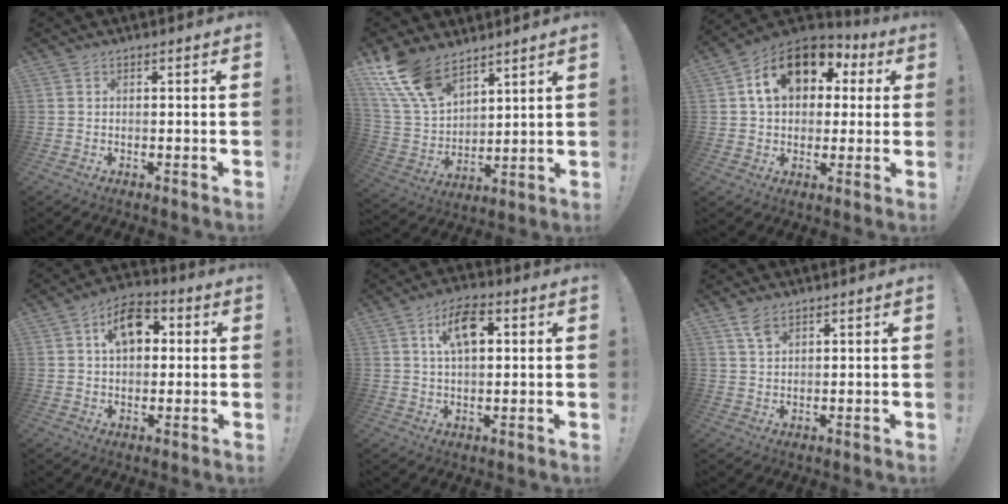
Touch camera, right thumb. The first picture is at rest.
{"total": 15.5, "force": [11.2, 7.7, 7.5], "torque": [-0.175, -0.071, 0.212]}
{"total": 17.1, "force": [6.1, 11.7, 10.8], "torque": [-0.165, -0.008, 0.112]}
{"total": 11.0, "force": [3.5, 7.5, 7.3], "torque": [-0.099, 0.003, 0.062]}
{"total": 10.0, "force": [3.4, 5.6, 7.7], "torque": [-0.111, 0.004, 0.057]}
{"total": 4.5, "force": [3.0, 2.0, 2.7], "torque": [-0.043, -0.015, 0.054]}